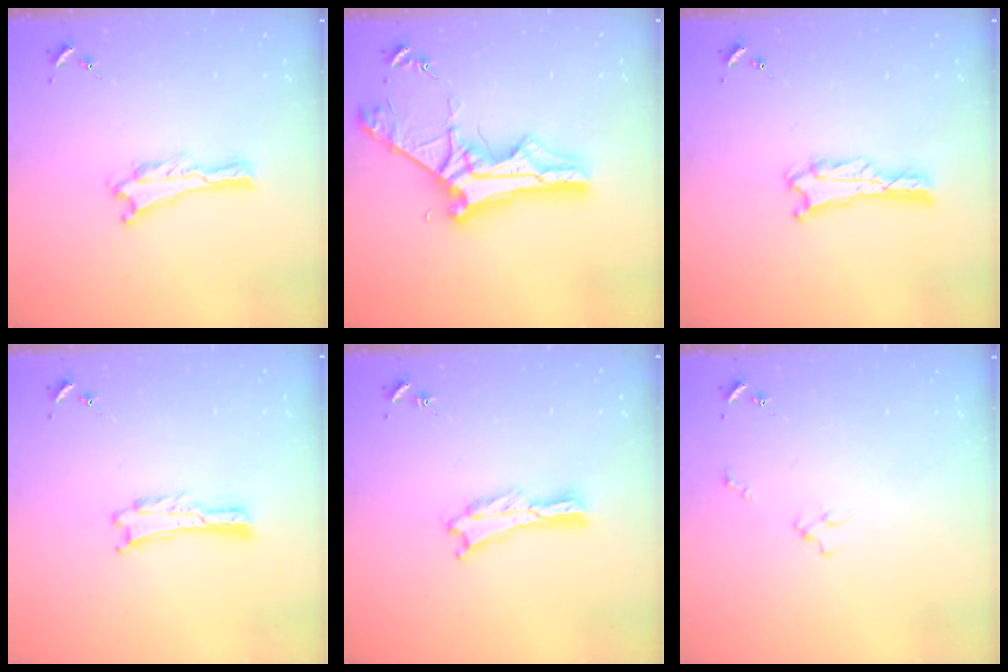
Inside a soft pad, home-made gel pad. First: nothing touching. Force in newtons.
{"total": 9.4, "press": 9.4, "slide": 1.0}
{"total": 1.4, "press": 1.4, "slide": 0.1}
{"total": 0.0}
{"total": 0.7, "press": 0.7, "slide": 0.2}
{"total": 2.3, "press": 2.2, "slide": 0.3}